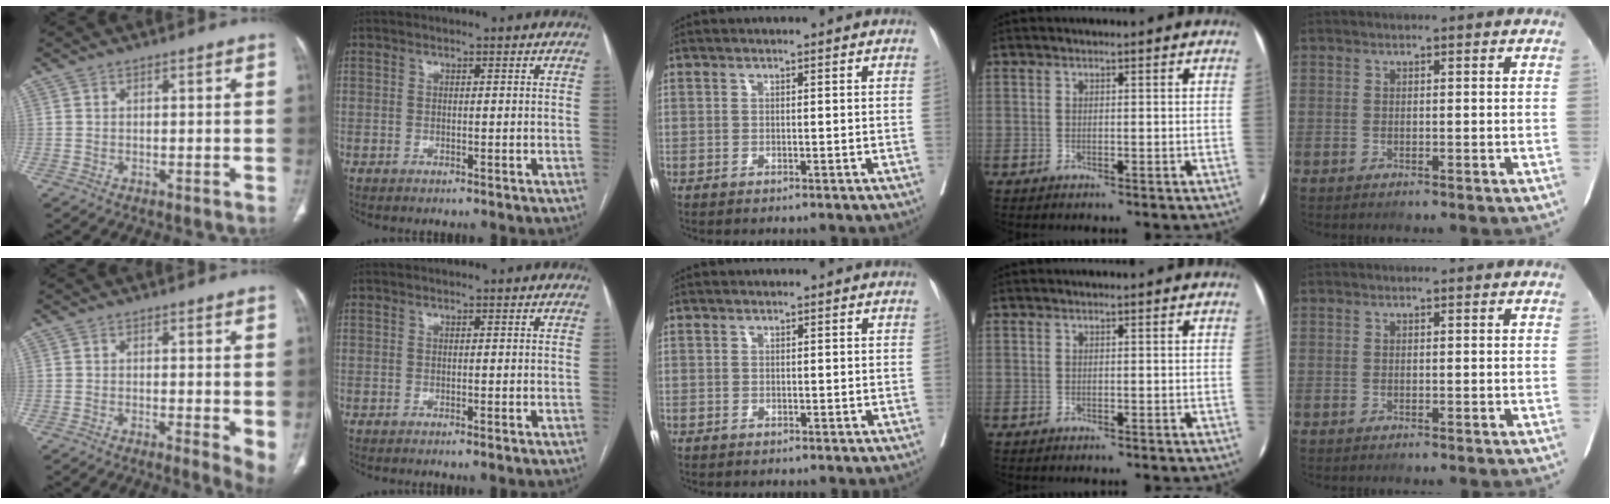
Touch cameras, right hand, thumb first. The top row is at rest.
{"thumb": {"total": 4.3, "force": [0.1, 1.2, 4.2], "torque": [-0.059, -0.013, -0.002]}, "index": {"total": 0.7, "force": [-0.4, -0.1, 0.5], "torque": [-0.012, -0.001, -0.004]}}